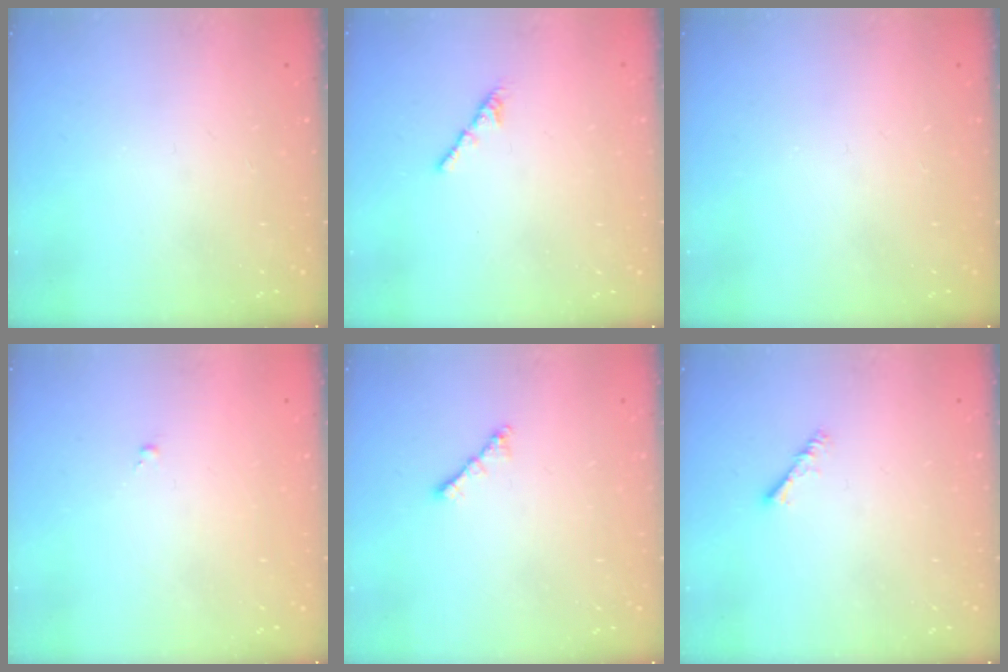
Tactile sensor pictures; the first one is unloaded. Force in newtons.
{"total": 2.1, "press": 2.0, "slide": 0.7}
{"total": 0.0}
{"total": 0.0}
{"total": 2.0, "press": 1.9, "slide": 0.6}
{"total": 2.3, "press": 2.3, "slide": 0.4}